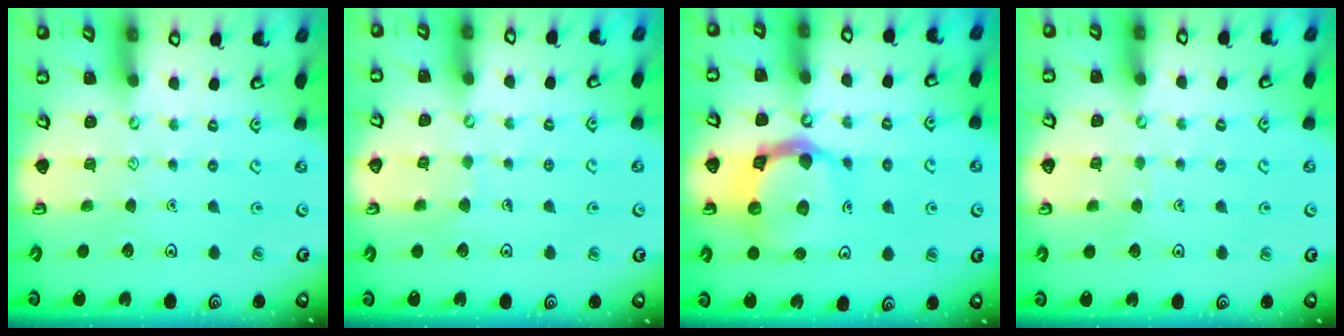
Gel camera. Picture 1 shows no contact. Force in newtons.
{"total": 4.9, "press": 4.8, "slide": 0.3}
{"total": 15.7, "press": 15.5, "slide": 2.0}
{"total": 2.4, "press": 2.4, "slide": 0.2}